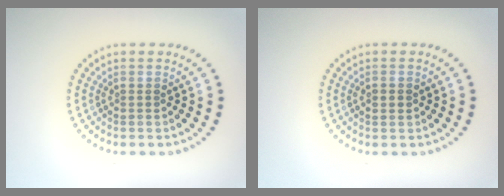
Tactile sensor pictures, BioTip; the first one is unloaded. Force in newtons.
{"total": 1.5, "press": 1.4, "slide": 0.2}